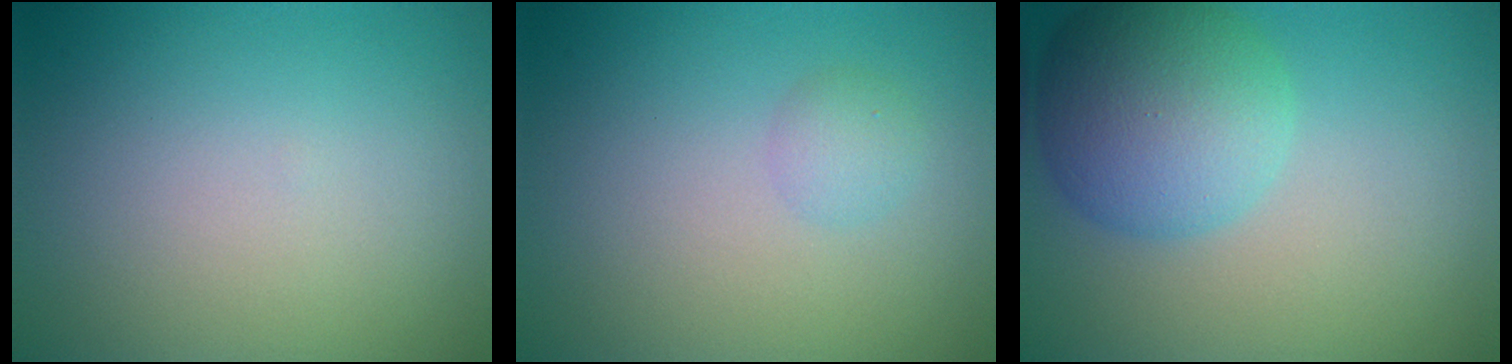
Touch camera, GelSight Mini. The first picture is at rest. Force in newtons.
{"total": 1.5, "press": 1.5, "slide": 0.0}
{"total": 6.8, "press": 6.8, "slide": 0.2}